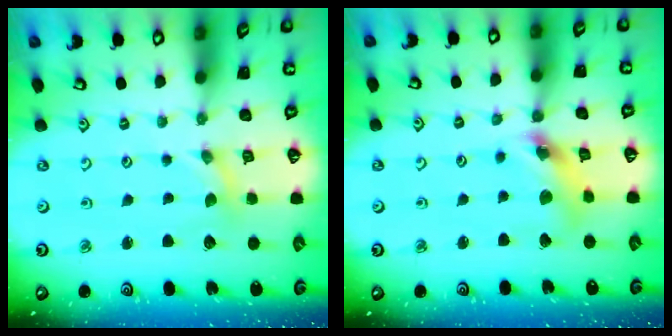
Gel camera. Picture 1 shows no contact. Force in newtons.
{"total": 10.9, "press": 10.8, "slide": 1.4}